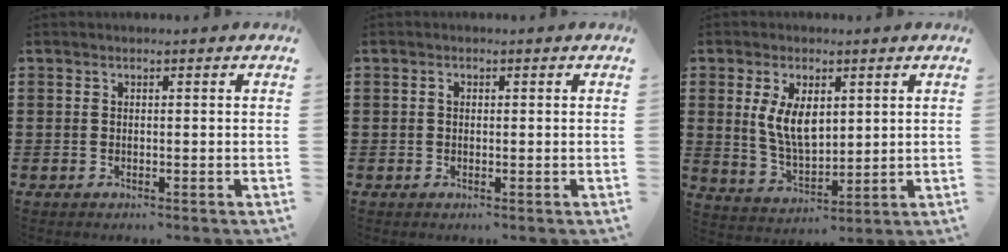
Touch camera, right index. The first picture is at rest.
{"total": 0.7, "force": [0.1, 0.5, 0.5], "torque": [-0.012, 0.001, 0.002]}
{"total": 7.2, "force": [2.0, 3.9, 5.7], "torque": [-0.118, 0.004, 0.033]}